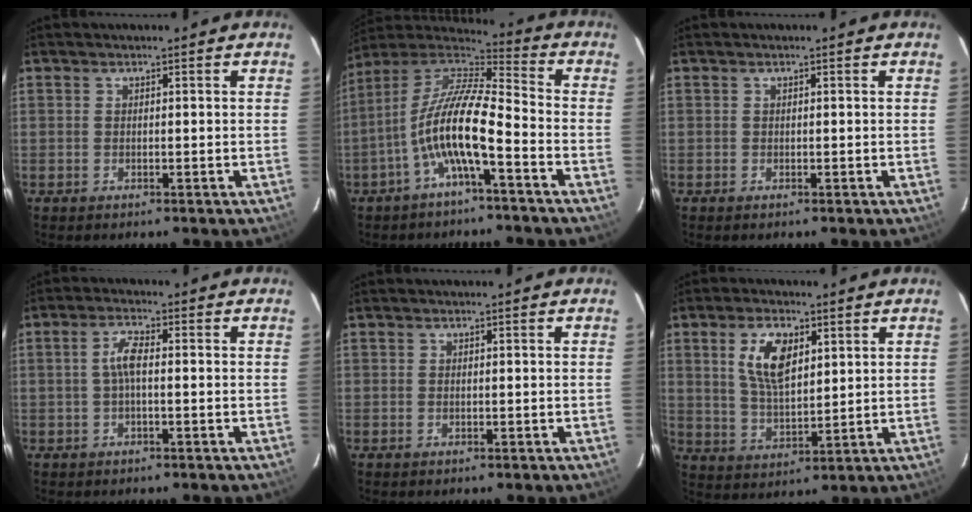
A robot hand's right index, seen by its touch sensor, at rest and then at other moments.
{"total": 13.4, "force": [-5.2, 2.7, 12.1], "torque": [-0.231, 0.001, -0.102]}
{"total": 0.0}
{"total": 3.5, "force": [-0.1, 1.0, 3.4], "torque": [-0.069, 0.008, -0.002]}
{"total": 0.0}
{"total": 9.1, "force": [3.6, 4.4, 7.1], "torque": [-0.137, 0.007, 0.074]}